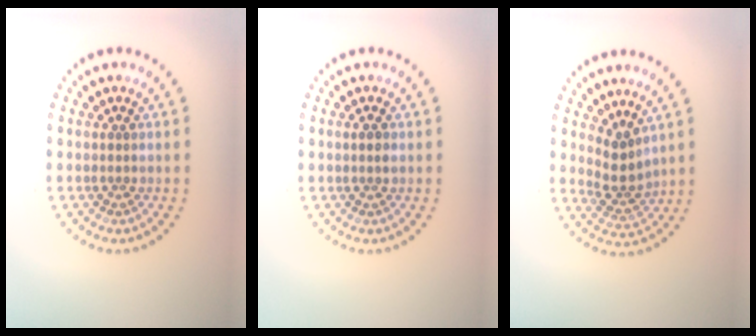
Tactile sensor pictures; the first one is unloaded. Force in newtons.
{"total": 0.8, "press": 0.8, "slide": 0.3}
{"total": 2.7, "press": 1.9, "slide": 2.0}